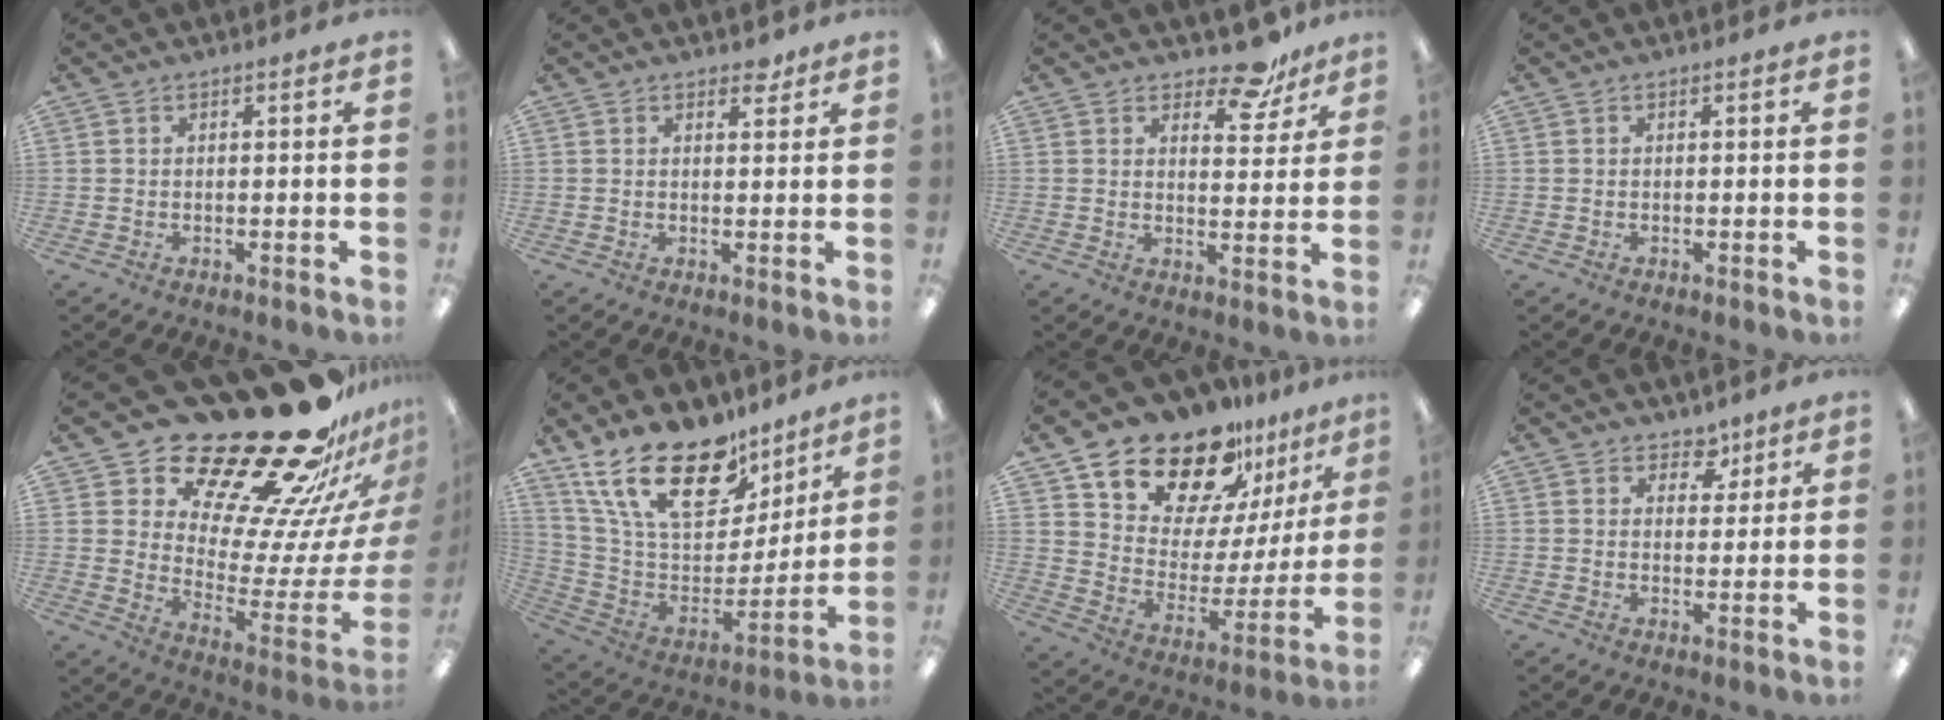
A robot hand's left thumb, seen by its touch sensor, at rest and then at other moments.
{"total": 2.9, "force": [2.3, 1.4, 0.8], "torque": [0.005, -0.010, 0.039]}
{"total": 9.3, "force": [7.5, 3.9, 3.9], "torque": [-0.046, -0.050, 0.132]}
{"total": 0.0}
{"total": 29.7, "force": [24.1, 9.9, 14.3], "torque": [-0.204, -0.192, 0.430]}
{"total": 23.7, "force": [16.3, 11.1, 13.1], "torque": [-0.233, -0.107, 0.296]}
{"total": 20.1, "force": [16.9, 8.7, 6.6], "torque": [-0.117, -0.133, 0.296]}
{"total": 4.6, "force": [3.3, 3.1, 0.8], "torque": [0.002, -0.021, 0.055]}